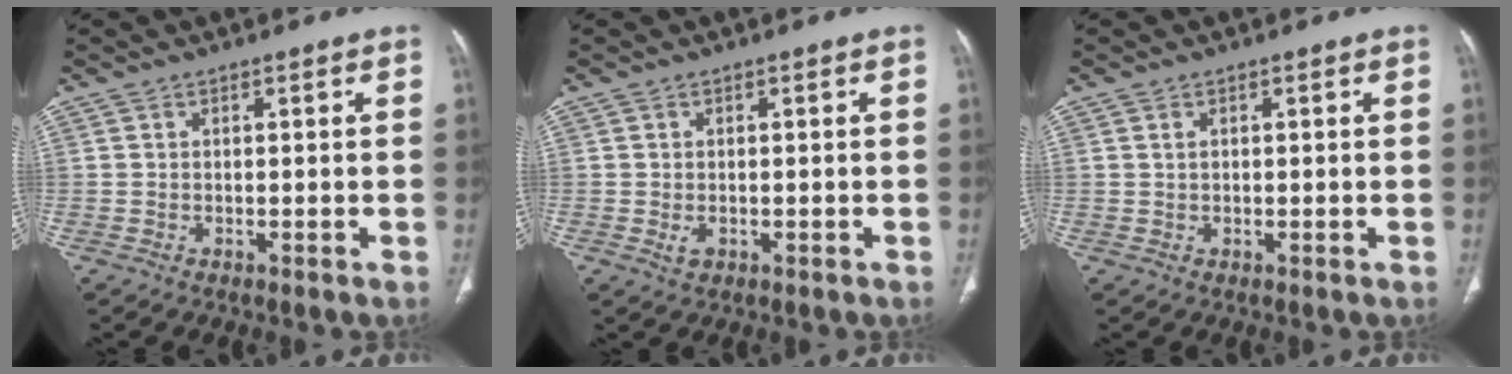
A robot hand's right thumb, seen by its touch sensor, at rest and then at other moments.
{"total": 1.9, "force": [-0.4, 1.3, 1.3], "torque": [-0.020, -0.001, -0.001]}
{"total": 0.9, "force": [0.3, 0.6, 0.7], "torque": [-0.014, 0.000, 0.009]}